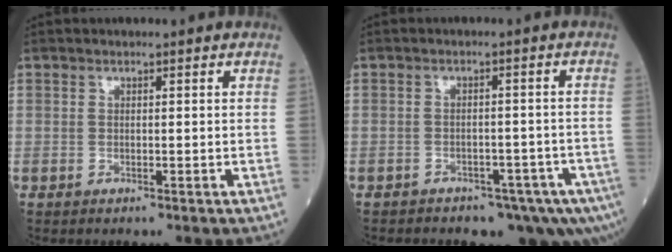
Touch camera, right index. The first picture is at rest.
{"total": 10.7, "force": [-7.8, 5.2, 5.1], "torque": [-0.056, 0.010, -0.097]}